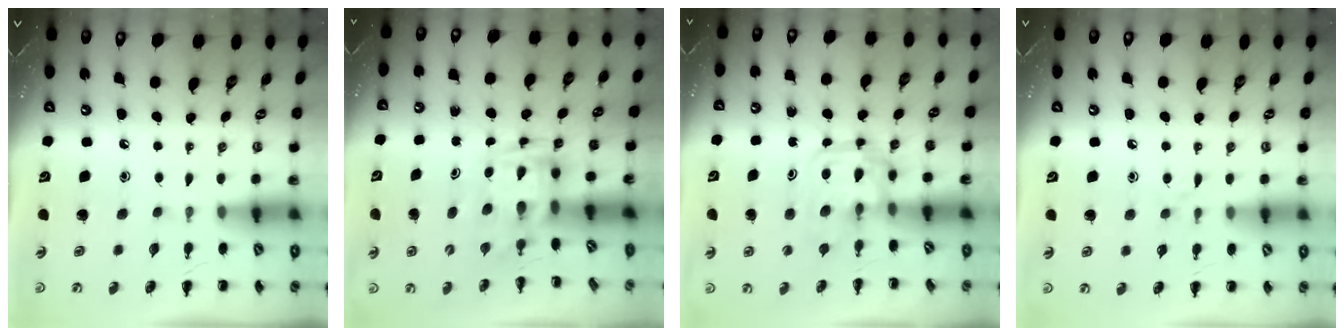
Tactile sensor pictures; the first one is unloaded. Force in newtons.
{"total": 3.4, "press": 3.3, "slide": 0.6}
{"total": 3.3, "press": 3.3, "slide": 0.4}
{"total": 4.6, "press": 4.3, "slide": 1.7}